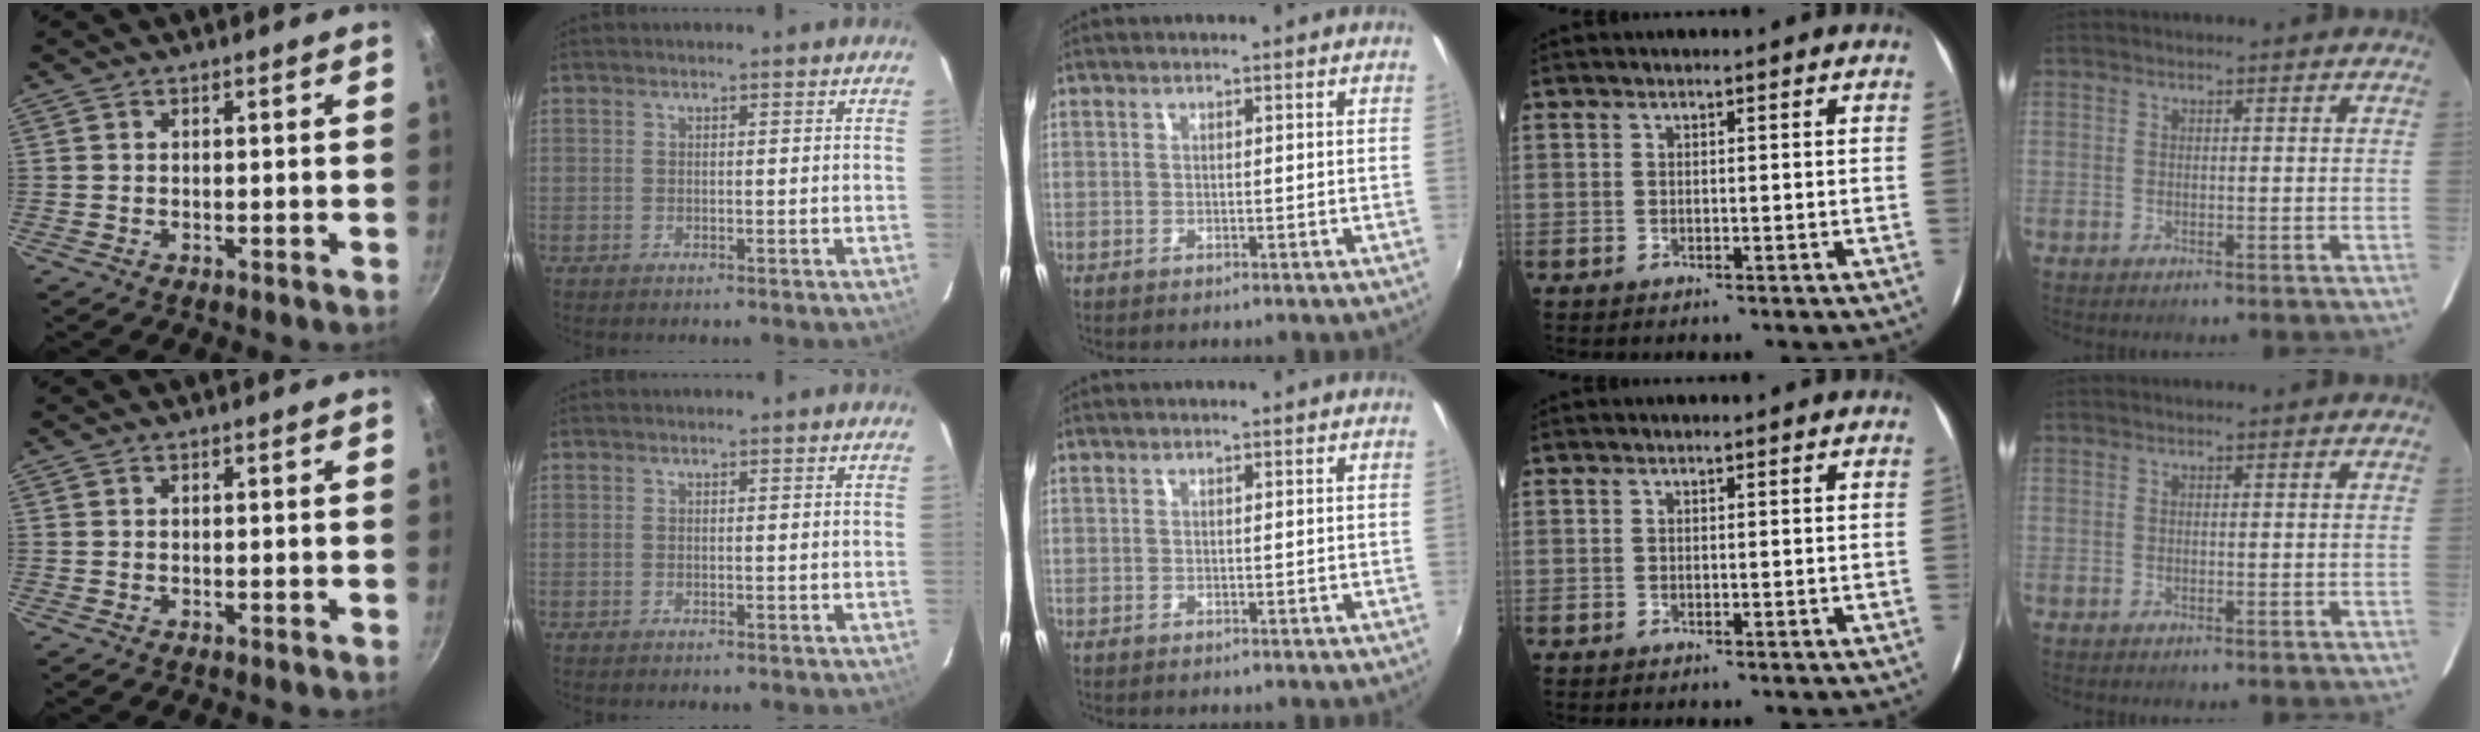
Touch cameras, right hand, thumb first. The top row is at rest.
{}